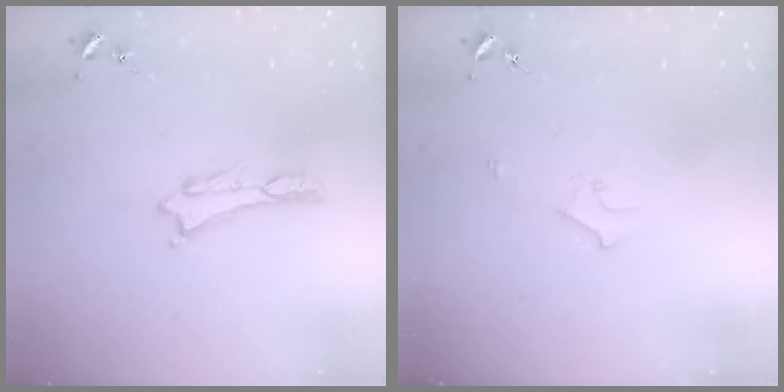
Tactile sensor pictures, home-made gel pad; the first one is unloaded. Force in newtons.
{"total": 2.2, "press": 2.2, "slide": 0.2}